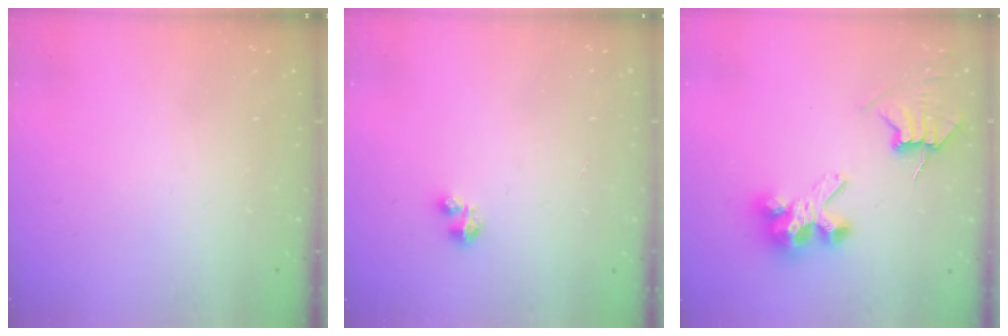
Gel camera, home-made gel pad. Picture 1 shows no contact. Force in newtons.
{"total": 1.6, "press": 1.6, "slide": 0.3}
{"total": 7.6, "press": 7.6, "slide": 0.8}